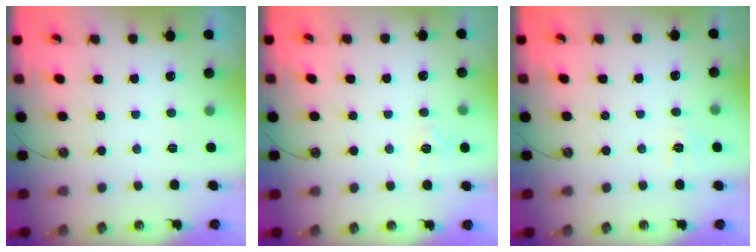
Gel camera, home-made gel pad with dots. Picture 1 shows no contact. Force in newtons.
{"total": 7.2, "press": 7.2, "slide": 0.7}
{"total": 6.7, "press": 6.7, "slide": 0.8}